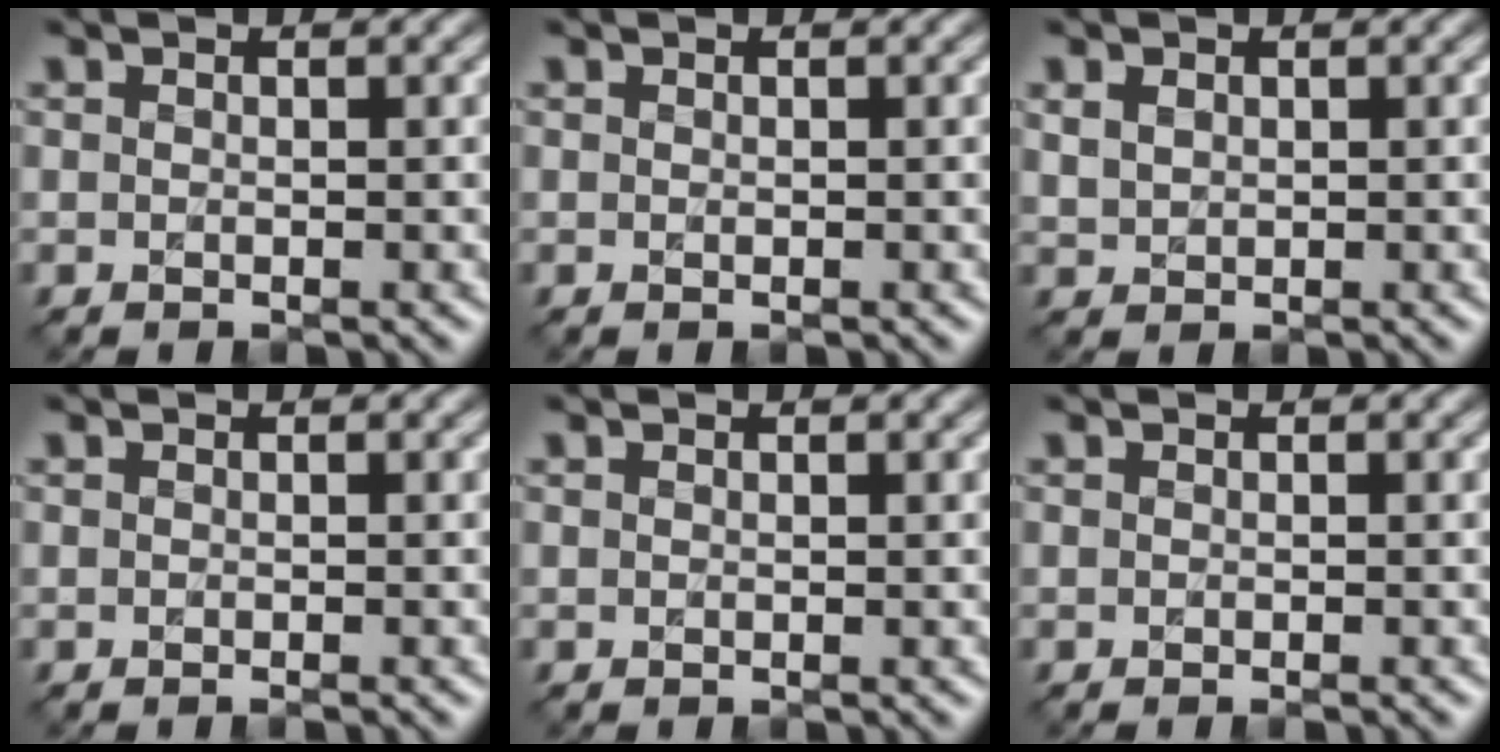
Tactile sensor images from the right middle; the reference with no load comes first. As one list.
[{"total": 0.0}, {"total": 1.5, "force": [0.7, 1.1, 0.8], "torque": [-0.017, 0.000, 0.017]}, {"total": 0.6, "force": [-0.4, 0.0, 0.4], "torque": [-0.003, -0.001, -0.007]}, {"total": 0.0}, {"total": 0.6, "force": [-0.4, 0.1, 0.5], "torque": [-0.004, -0.002, -0.007]}]